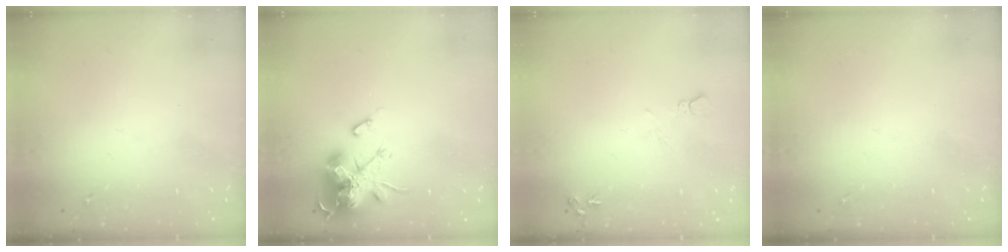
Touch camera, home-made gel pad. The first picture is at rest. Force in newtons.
{"total": 18.5, "press": 18.5, "slide": 0.1}
{"total": 7.6, "press": 7.6, "slide": 0.8}
{"total": 0.0}